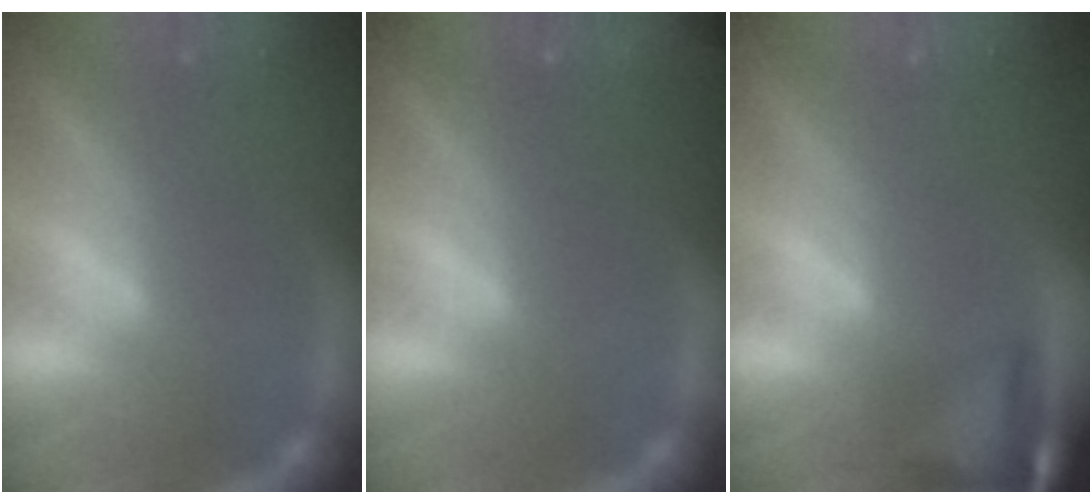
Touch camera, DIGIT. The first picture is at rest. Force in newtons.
{"total": 3.5}
{"total": 5.9}